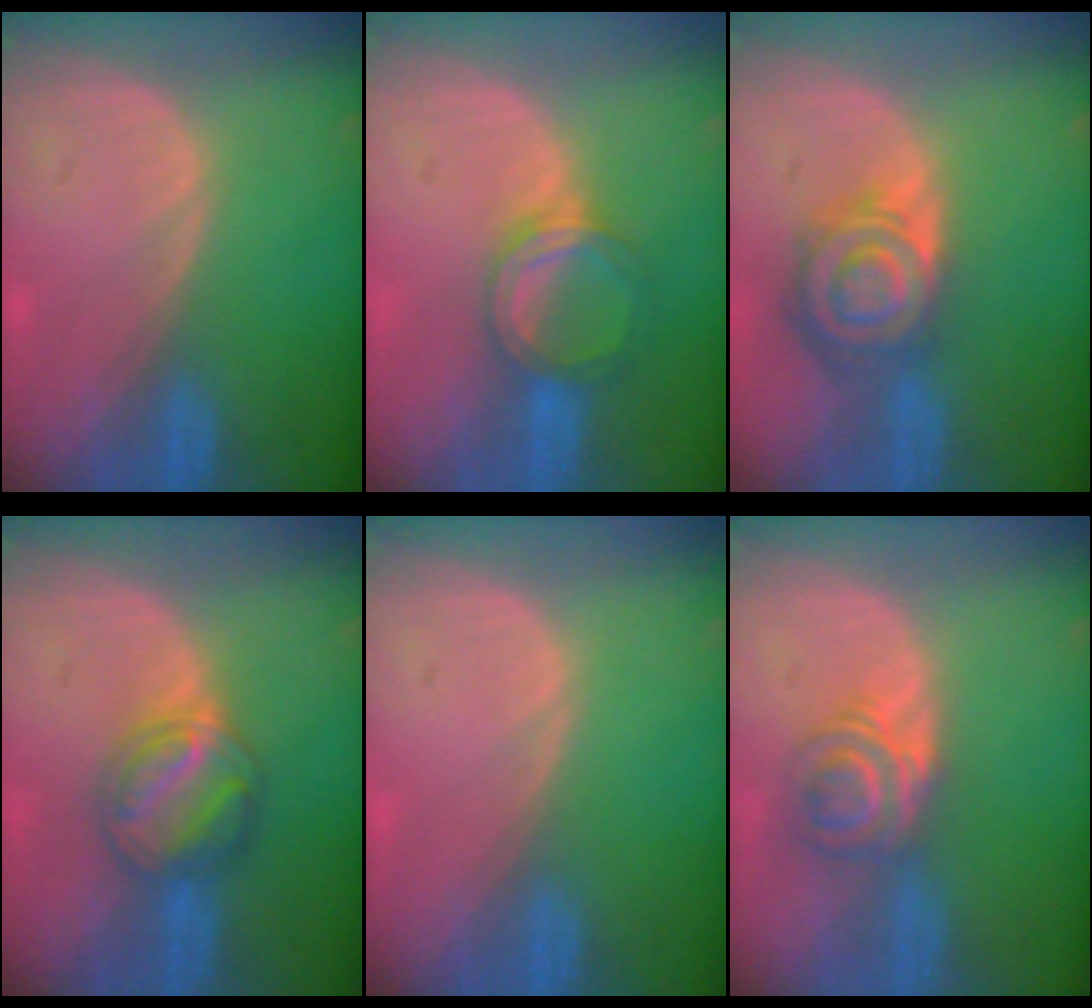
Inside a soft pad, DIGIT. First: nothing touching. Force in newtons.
{"total": 5.2, "press": 5.0, "slide": 1.6}
{"total": 8.6, "press": 7.4, "slide": 4.4}
{"total": 6.0, "press": 6.0, "slide": 0.3}
{"total": 0.0}
{"total": 6.1, "press": 5.2, "slide": 3.3}